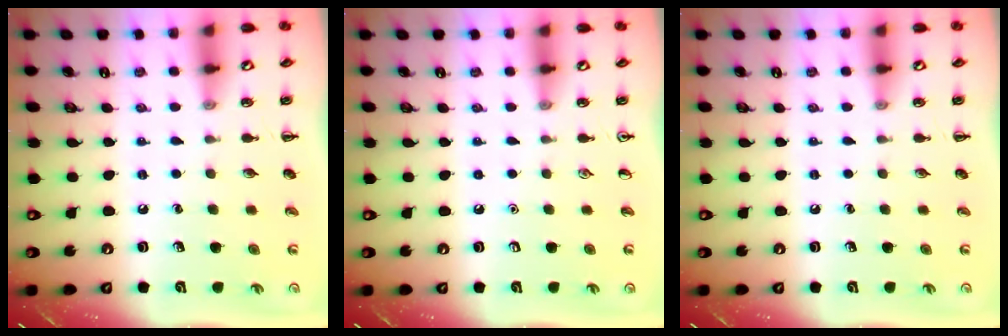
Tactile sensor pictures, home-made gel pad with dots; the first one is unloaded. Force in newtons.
{"total": 0.0}
{"total": 0.0}